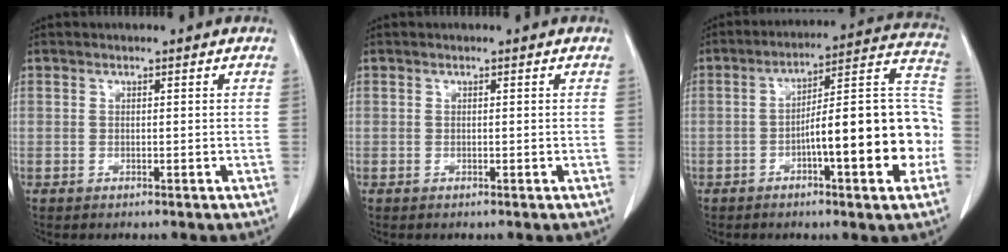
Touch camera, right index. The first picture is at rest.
{"total": 0.0}
{"total": 17.9, "force": [-4.5, 2.8, 17.1], "torque": [-0.215, 0.034, -0.062]}